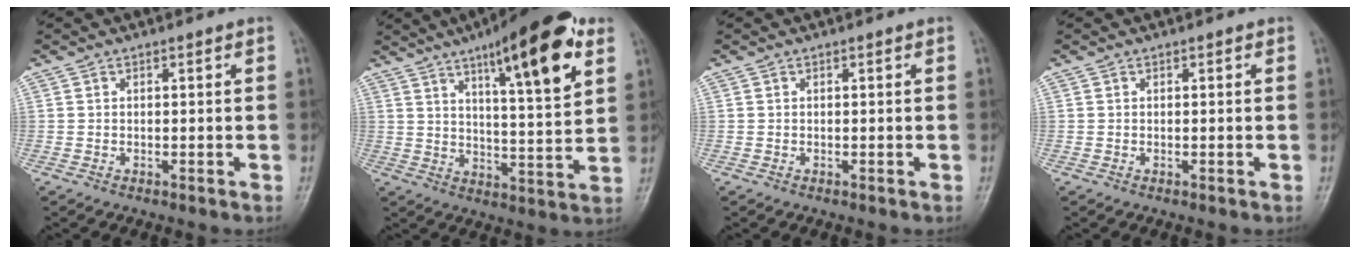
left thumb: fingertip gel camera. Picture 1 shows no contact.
{"total": 18.7, "force": [9.8, 4.4, 15.3], "torque": [-0.205, -0.037, 0.146]}
{"total": 0.0}
{"total": 0.0}